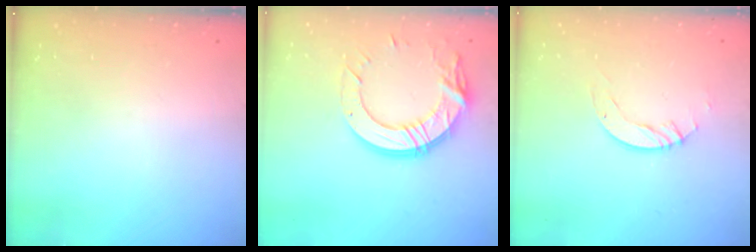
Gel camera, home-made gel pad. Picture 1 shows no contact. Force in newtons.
{"total": 16.0, "press": 16.0, "slide": 1.0}
{"total": 4.1, "press": 4.1, "slide": 0.4}